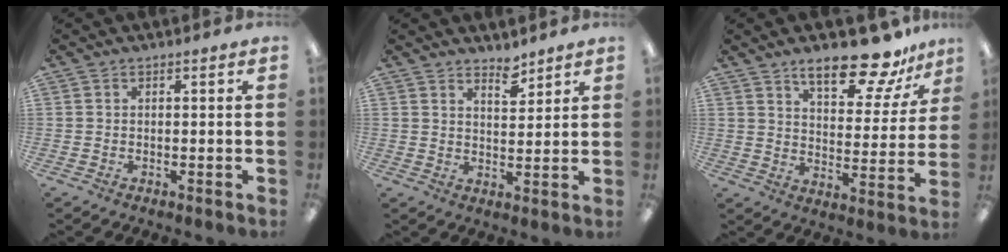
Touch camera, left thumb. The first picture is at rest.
{"total": 4.4, "force": [3.9, 1.5, 1.2], "torque": [0.000, -0.034, 0.067]}
{"total": 15.1, "force": [11.8, 4.9, 8.2], "torque": [-0.115, -0.075, 0.201]}